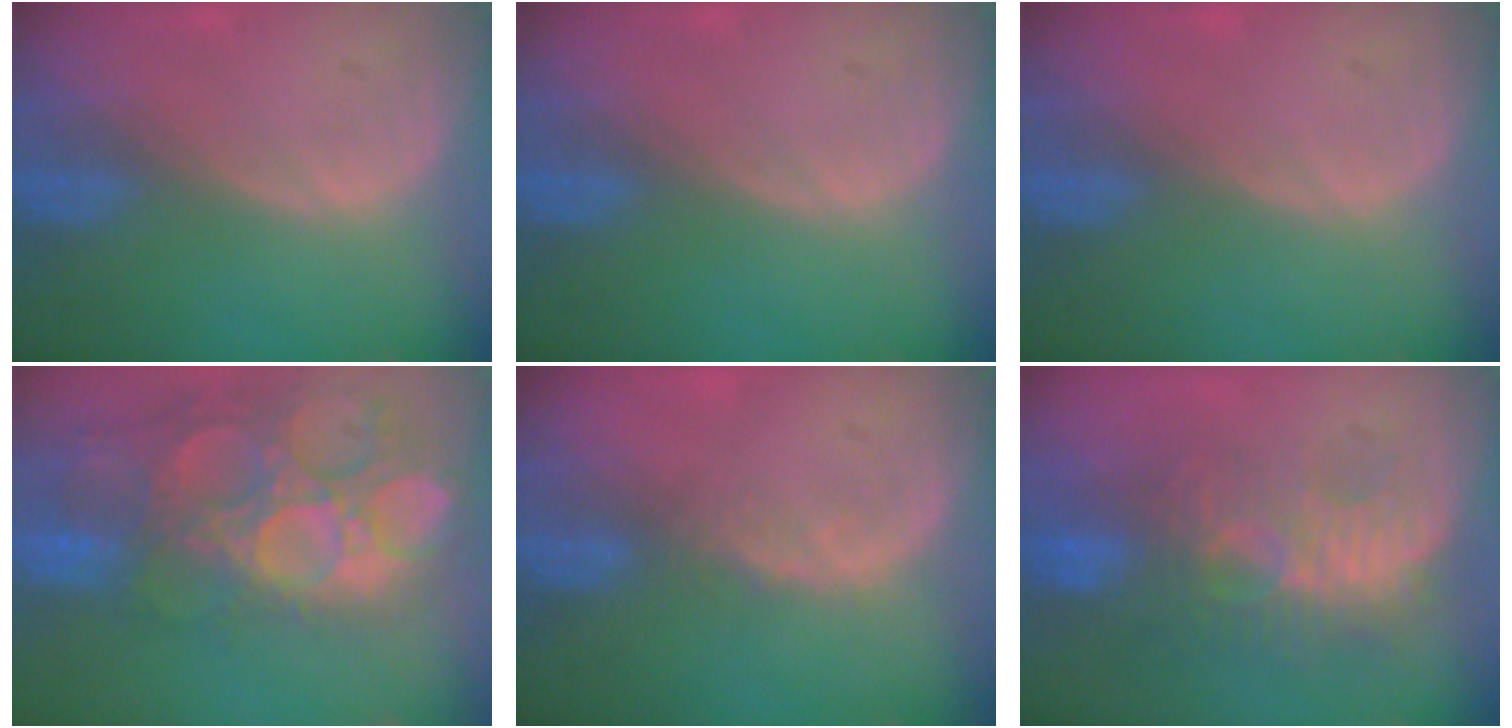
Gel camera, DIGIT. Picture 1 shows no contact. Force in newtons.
{"total": 0.0}
{"total": 0.0}
{"total": 15.6, "press": 12.8, "slide": 8.9}
{"total": 1.4, "press": 1.4, "slide": 0.2}
{"total": 9.4, "press": 8.9, "slide": 3.0}